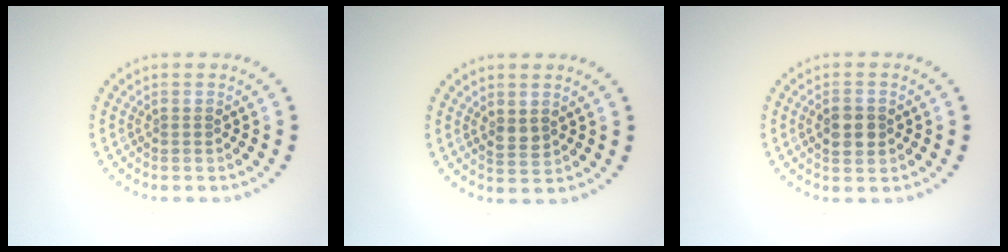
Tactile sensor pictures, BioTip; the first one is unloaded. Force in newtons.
{"total": 1.3, "press": 1.3, "slide": 0.4}
{"total": 3.0, "press": 3.0, "slide": 0.0}